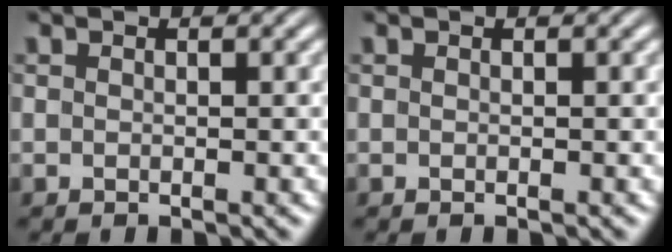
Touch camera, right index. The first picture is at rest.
{"total": 0.0}